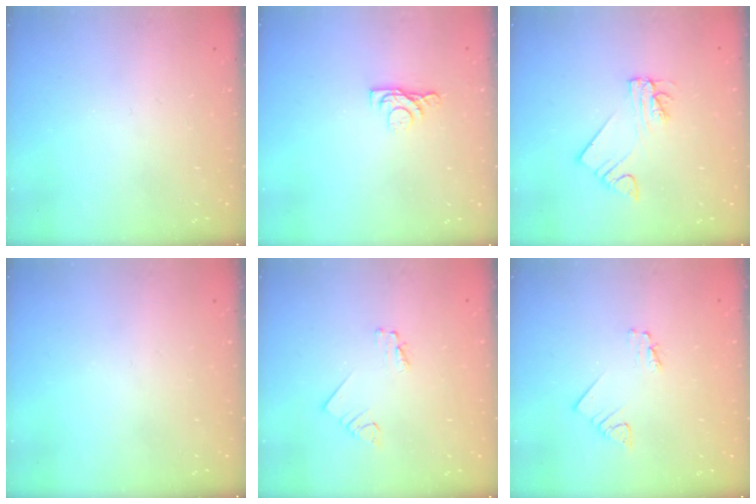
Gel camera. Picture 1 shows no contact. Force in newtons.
{"total": 5.4, "press": 5.4, "slide": 0.8}
{"total": 3.3, "press": 3.3, "slide": 0.3}
{"total": 0.0}
{"total": 1.6, "press": 1.6, "slide": 0.2}
{"total": 2.1, "press": 2.1, "slide": 0.2}